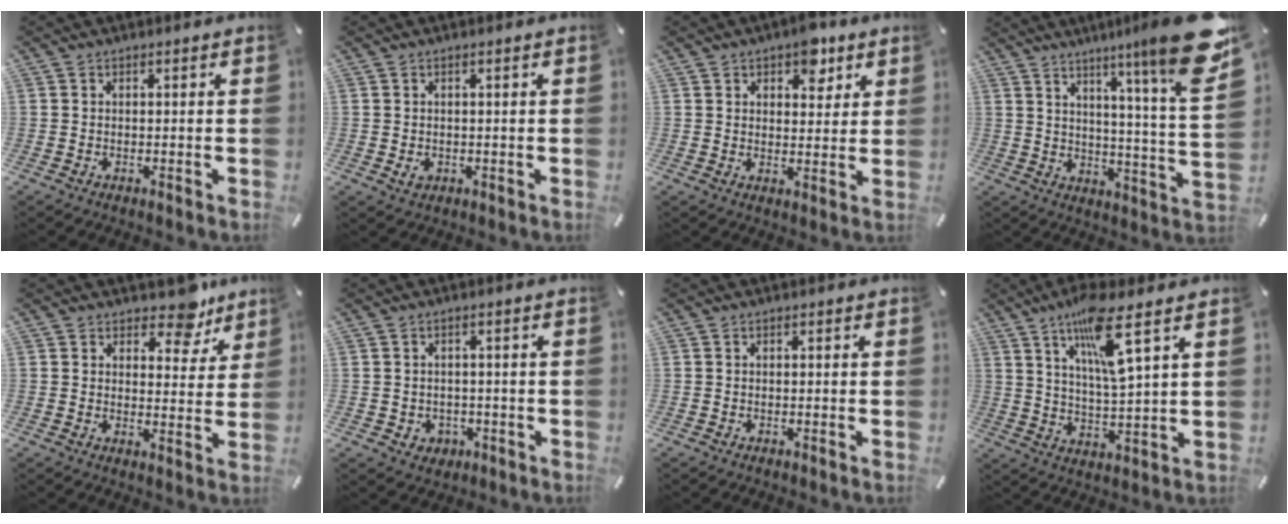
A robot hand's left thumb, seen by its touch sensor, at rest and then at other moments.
{"total": 1.4, "force": [0.0, 1.2, 0.7], "torque": [-0.005, 0.000, -0.002]}
{"total": 7.0, "force": [4.4, 4.2, 3.3], "torque": [-0.023, -0.019, 0.070]}
{"total": 18.0, "force": [11.0, 0.8, 14.3], "torque": [-0.214, -0.088, 0.161]}
{"total": 8.8, "force": [6.9, 4.4, 3.4], "torque": [-0.018, -0.054, 0.114]}
{"total": 3.1, "force": [-0.3, 3.0, 0.5], "torque": [-0.005, 0.002, -0.007]}
{"total": 0.0}
{"total": 12.7, "force": [7.3, 1.9, 10.3], "torque": [-0.189, -0.023, 0.119]}